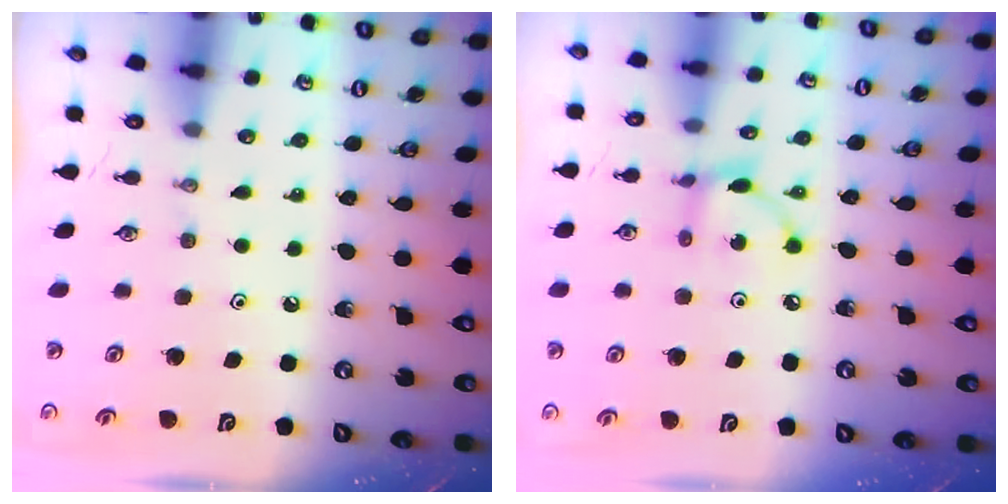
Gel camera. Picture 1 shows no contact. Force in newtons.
{"total": 5.2, "press": 5.2, "slide": 0.2}